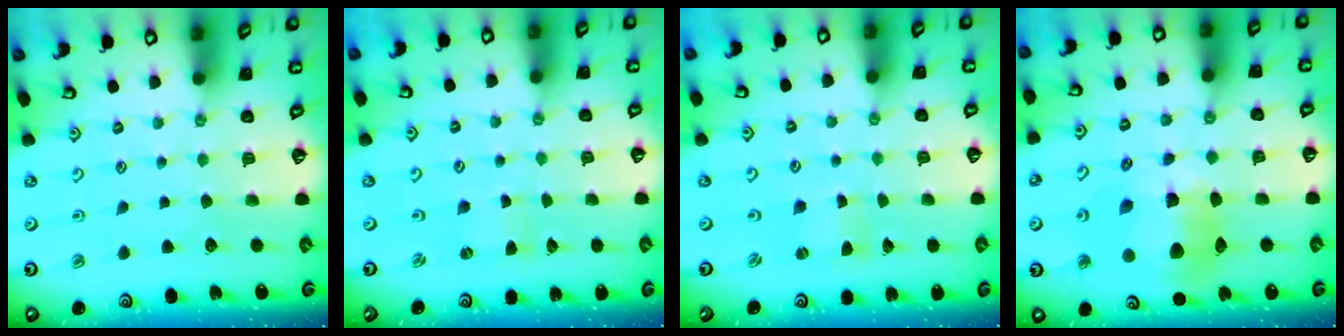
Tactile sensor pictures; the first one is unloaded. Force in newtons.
{"total": 1.0, "press": 1.0, "slide": 0.1}
{"total": 0.7, "press": 0.7, "slide": 0.1}
{"total": 14.2, "press": 14.1, "slide": 2.0}